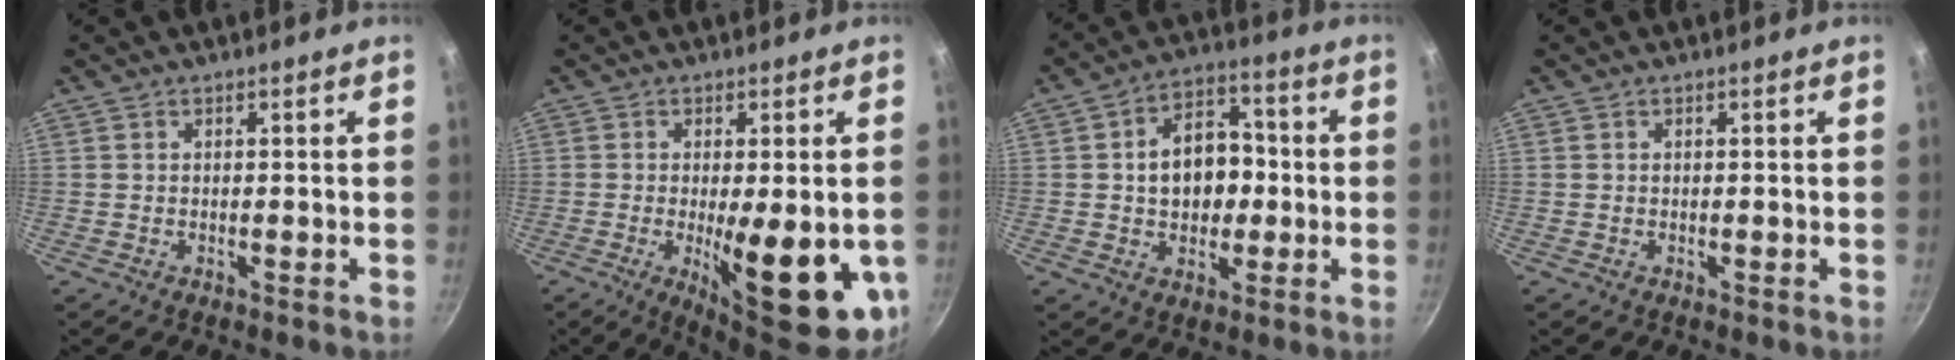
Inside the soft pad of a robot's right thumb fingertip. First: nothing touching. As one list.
[{"total": 18.4, "force": [-4.3, 6.1, 16.8], "torque": [-0.187, -0.026, -0.037]}, {"total": 11.7, "force": [0.1, 8.2, 8.3], "torque": [-0.090, 0.024, -0.003]}, {"total": 0.0}]